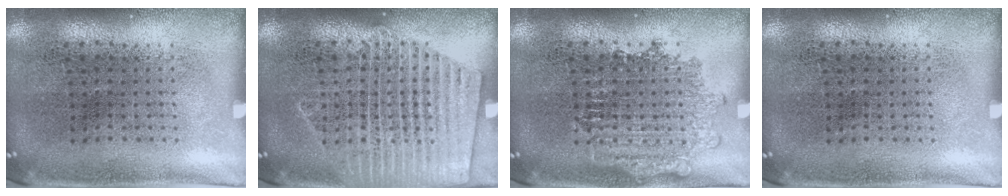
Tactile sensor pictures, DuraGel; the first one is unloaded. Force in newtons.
{"total": 2.9, "press": 2.9, "slide": 0.3}
{"total": 2.0, "press": 1.9, "slide": 0.4}
{"total": 0.0}